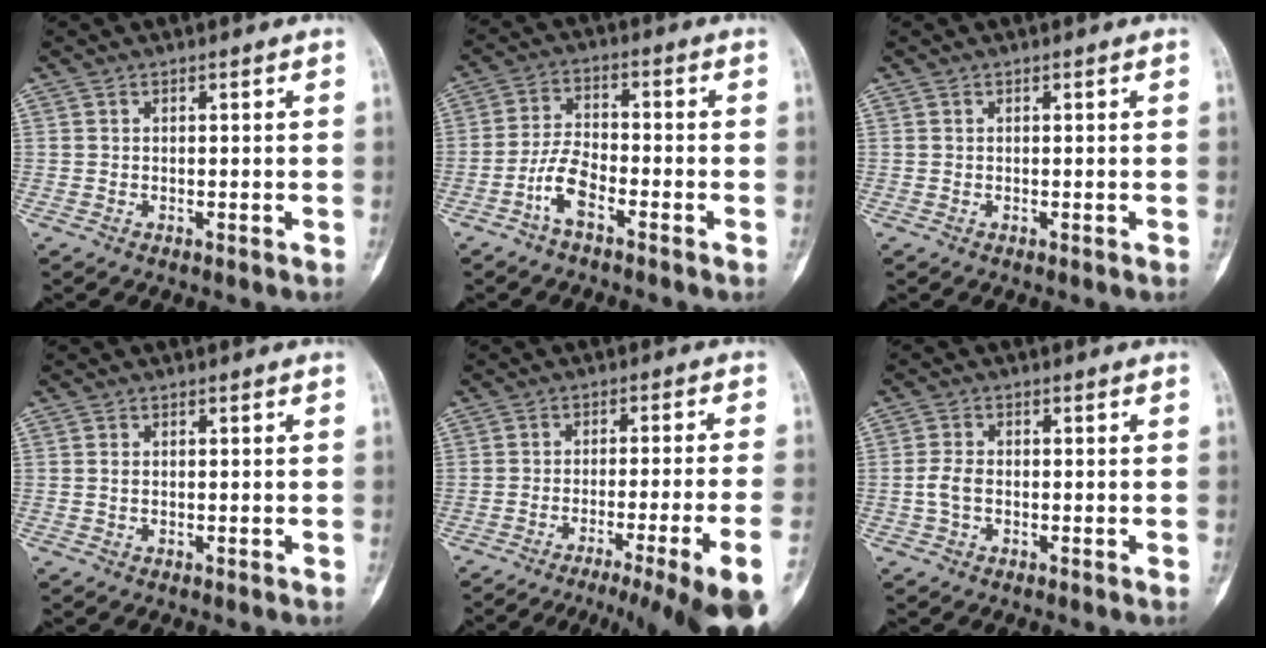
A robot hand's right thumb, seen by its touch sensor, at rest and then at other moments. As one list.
[{"total": 6.1, "force": [-3.3, 2.5, 4.4], "torque": [-0.088, 0.027, -0.068]}, {"total": 0.0}, {"total": 0.7, "force": [-0.1, 0.5, 0.4], "torque": [-0.005, 0.001, -0.004]}, {"total": 18.3, "force": [-12.1, 0.4, 13.8], "torque": [-0.150, 0.032, -0.174]}, {"total": 3.0, "force": [-0.6, 2.0, 2.1], "torque": [-0.045, 0.010, -0.016]}]